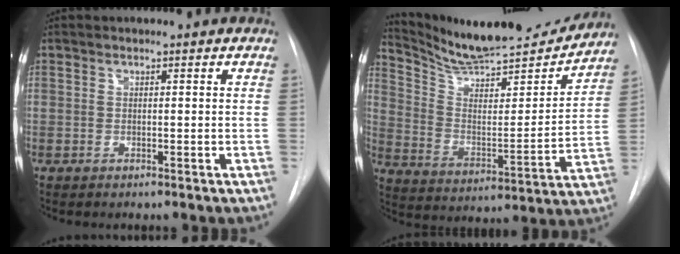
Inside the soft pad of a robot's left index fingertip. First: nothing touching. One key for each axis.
{"total": 19.5, "fx": 18.4, "fy": 2.1, "fz": 6.1, "tx": -0.104, "ty": -0.050, "tz": 0.279}